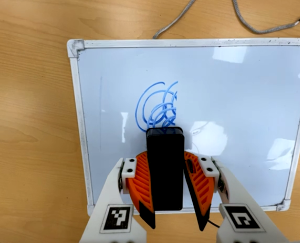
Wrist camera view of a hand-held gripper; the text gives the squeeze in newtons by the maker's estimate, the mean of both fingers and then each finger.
{"total": 8.4, "left": 7.9, "right": 8.8}